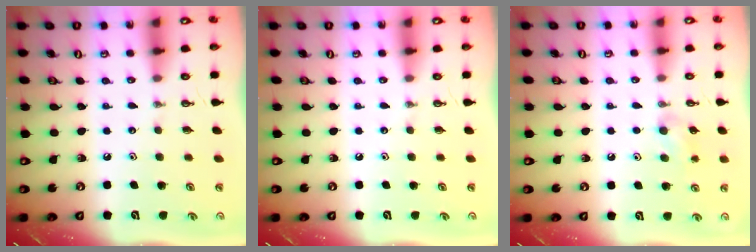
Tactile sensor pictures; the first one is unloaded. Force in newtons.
{"total": 0.0}
{"total": 8.4, "press": 7.5, "slide": 3.7}